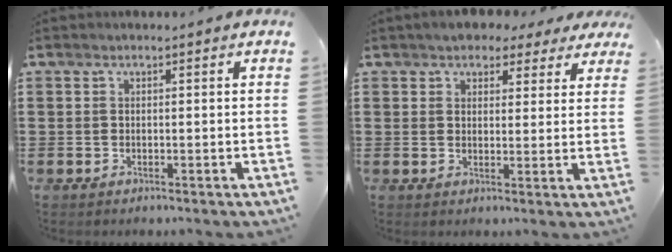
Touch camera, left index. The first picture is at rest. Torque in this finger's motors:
{"motor_torque": [2.14, 0.00, 0.67, 0.00]}